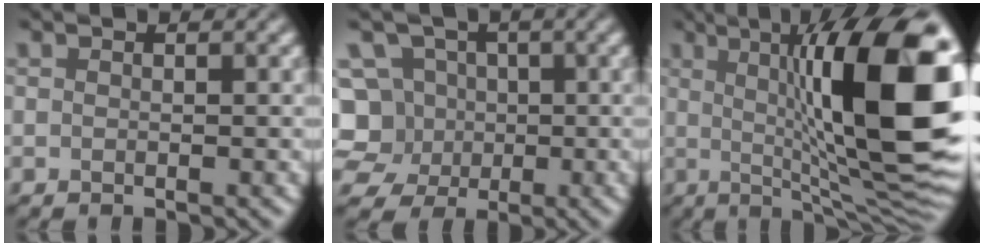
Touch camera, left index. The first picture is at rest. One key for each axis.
{"total": 6.3, "fx": -0.8, "fy": 6.0, "fz": 1.8, "tx": -0.032, "ty": 0.036, "tz": -0.046}
{"total": 16.0, "fx": 1.5, "fy": 4.1, "fz": 15.4, "tx": -0.196, "ty": 0.007, "tz": 0.023}